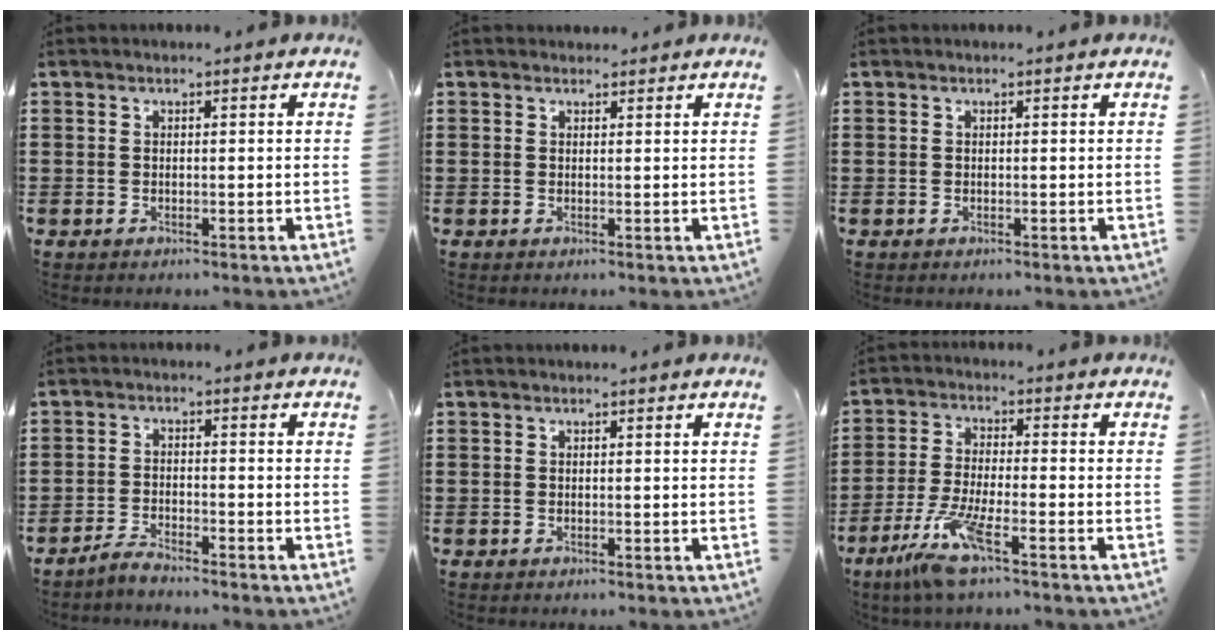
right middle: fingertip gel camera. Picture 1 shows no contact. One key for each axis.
{"total": 0.7, "fx": 0.6, "fy": 0.3, "fz": -0.1, "tx": 0.009, "ty": -0.001, "tz": 0.011}
{"total": 0.0}
{"total": 2.6, "fx": -2.4, "fy": 0.0, "fz": 0.8, "tx": -0.024, "ty": 0.001, "tz": -0.050}
{"total": 0.0}
{"total": 7.5, "fx": -4.6, "fy": 1.0, "fz": 5.9, "tx": -0.133, "ty": -0.016, "tz": -0.087}